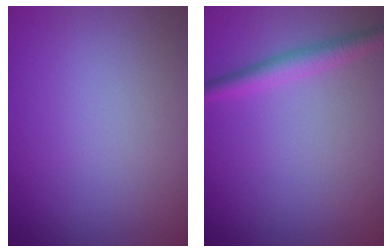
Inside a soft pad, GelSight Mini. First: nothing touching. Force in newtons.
{"total": 2.4, "press": 2.4, "slide": 0.1}